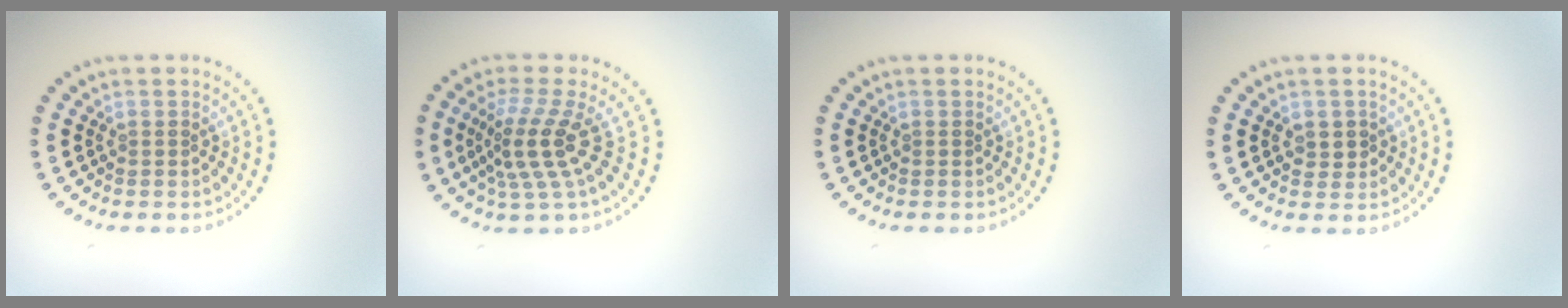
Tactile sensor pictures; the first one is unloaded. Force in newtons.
{"total": 4.1, "press": 2.9, "slide": 2.9}
{"total": 0.0}
{"total": 1.1, "press": 1.1, "slide": 0.3}